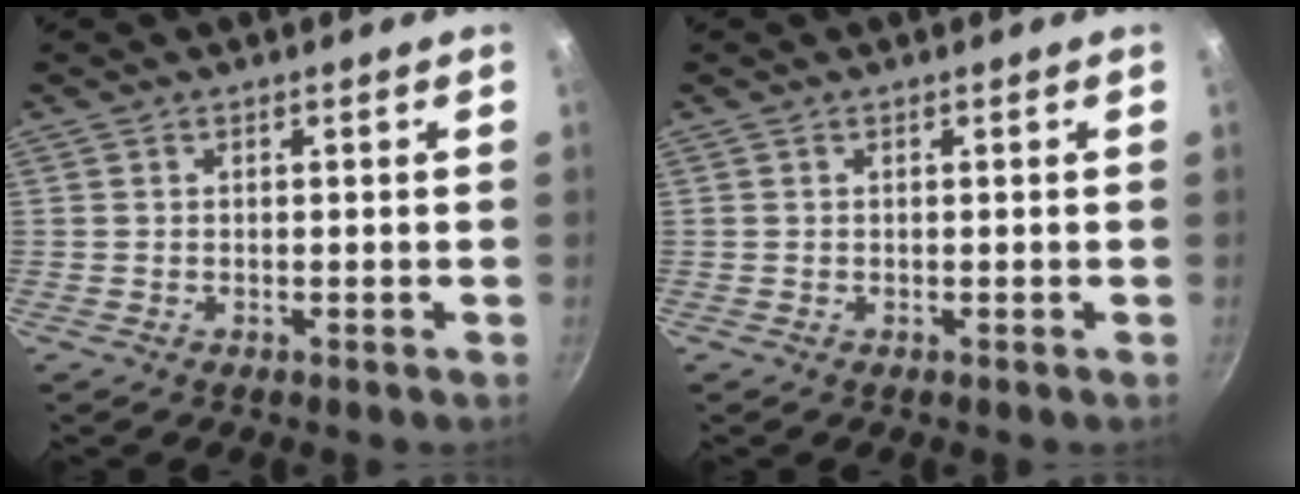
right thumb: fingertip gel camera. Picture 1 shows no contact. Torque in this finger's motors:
{"motor_torque": [0.46, 0.24, 0.51, 0.06, -0.04]}